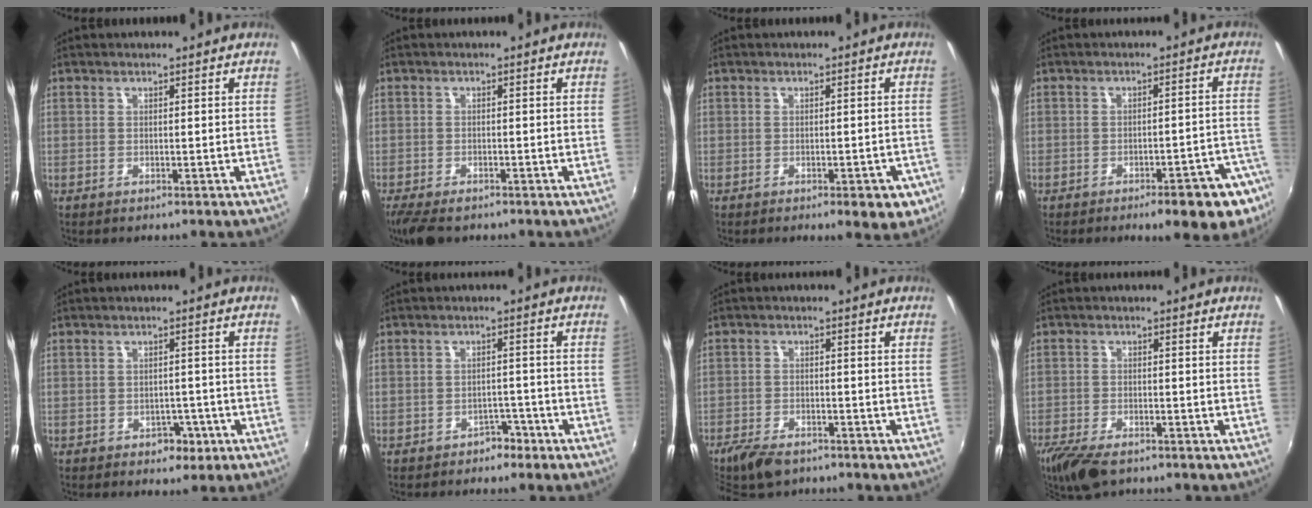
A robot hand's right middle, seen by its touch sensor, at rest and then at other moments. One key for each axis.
{"total": 6.7, "fx": -5.0, "fy": 2.4, "fz": 3.7, "tx": -0.090, "ty": -0.029, "tz": -0.090}
{"total": 5.3, "fx": -2.9, "fy": 2.6, "fz": 3.7, "tx": -0.055, "ty": -0.007, "tz": -0.030}
{"total": 9.6, "fx": -6.6, "fy": 2.5, "fz": 6.5, "tx": -0.069, "ty": 0.005, "tz": -0.074}
{"total": 3.6, "fx": -1.9, "fy": 2.6, "fz": 1.6, "tx": -0.032, "ty": 0.002, "tz": -0.016}
{"total": 3.2, "fx": -2.4, "fy": 1.9, "fz": 0.8, "tx": -0.017, "ty": 0.008, "tz": -0.030}
{"total": 7.4, "fx": -5.9, "fy": 2.9, "fz": 3.3, "tx": -0.092, "ty": -0.016, "tz": -0.107}
{"total": 8.9, "fx": -6.8, "fy": 3.1, "fz": 4.9, "tx": -0.122, "ty": -0.029, "tz": -0.125}